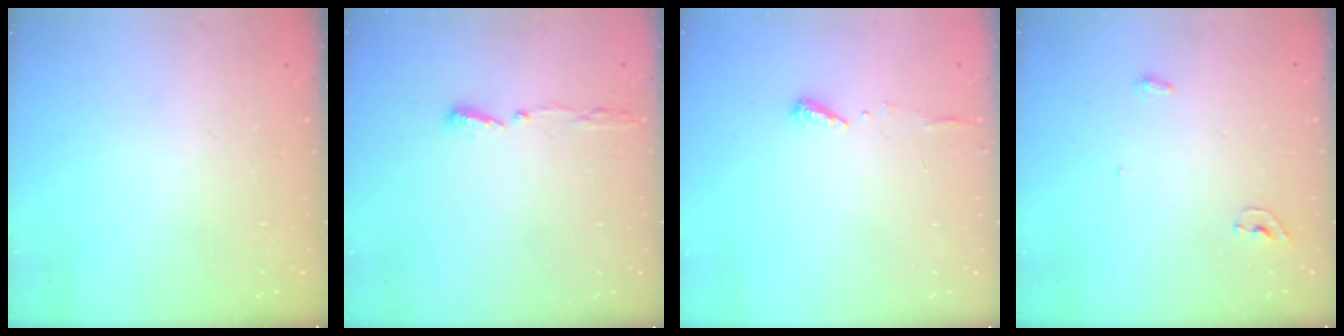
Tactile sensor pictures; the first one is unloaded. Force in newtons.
{"total": 4.9, "press": 4.8, "slide": 1.2}
{"total": 6.3, "press": 6.3, "slide": 0.5}
{"total": 6.4, "press": 4.1, "slide": 4.9}